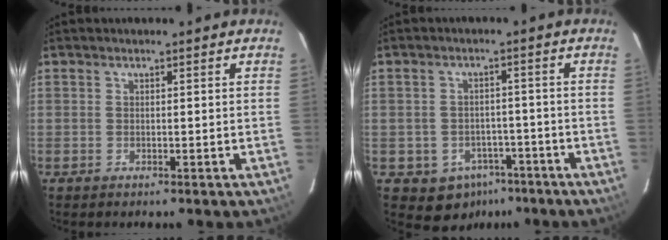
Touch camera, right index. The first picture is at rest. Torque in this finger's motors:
{"motor_torque": [0.87, -1.01, 0.07, 0.00]}